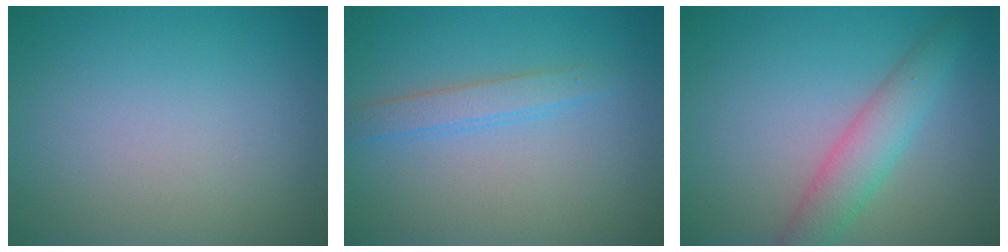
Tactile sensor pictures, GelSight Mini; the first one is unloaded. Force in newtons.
{"total": 2.0, "press": 2.0, "slide": 0.1}
{"total": 3.7, "press": 3.7, "slide": 0.1}